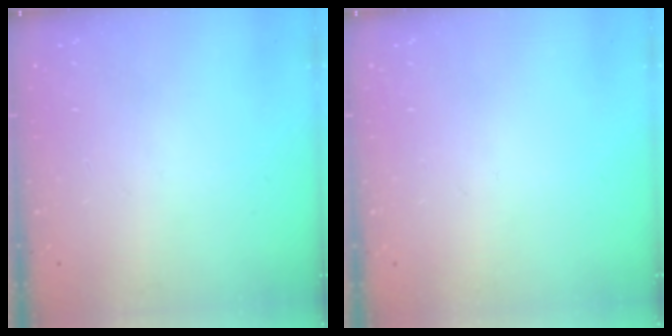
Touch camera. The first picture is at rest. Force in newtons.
{"total": 0.0}